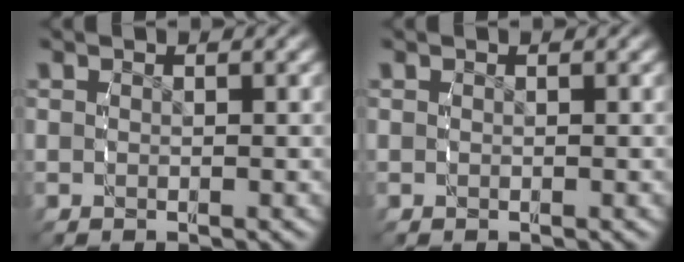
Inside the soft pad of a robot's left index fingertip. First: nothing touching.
{"total": 0.0}